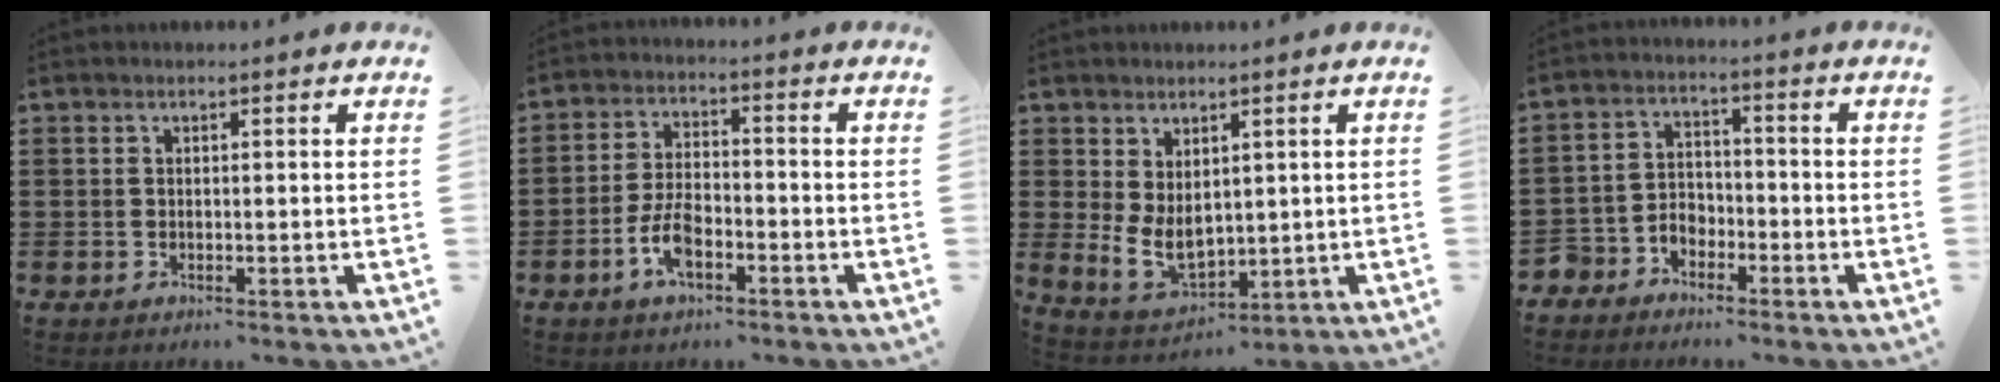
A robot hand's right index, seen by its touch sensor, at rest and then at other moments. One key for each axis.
{"total": 6.2, "fx": -2.8, "fy": 2.8, "fz": 4.7, "tx": -0.112, "ty": 0.001, "tz": -0.058}
{"total": 5.5, "fx": 1.4, "fy": 3.7, "fz": 3.8, "tx": -0.097, "ty": -0.003, "tz": 0.026}
{"total": 3.9, "fx": -3.3, "fy": 2.1, "fz": 0.1, "tx": -0.022, "ty": 0.003, "tz": -0.072}